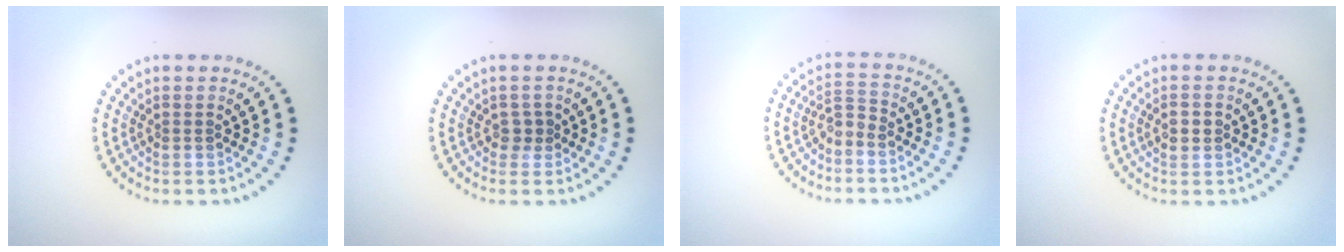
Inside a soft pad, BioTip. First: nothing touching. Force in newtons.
{"total": 1.1, "press": 0.9, "slide": 0.7}
{"total": 1.4, "press": 1.2, "slide": 0.9}
{"total": 1.4, "press": 1.4, "slide": 0.1}